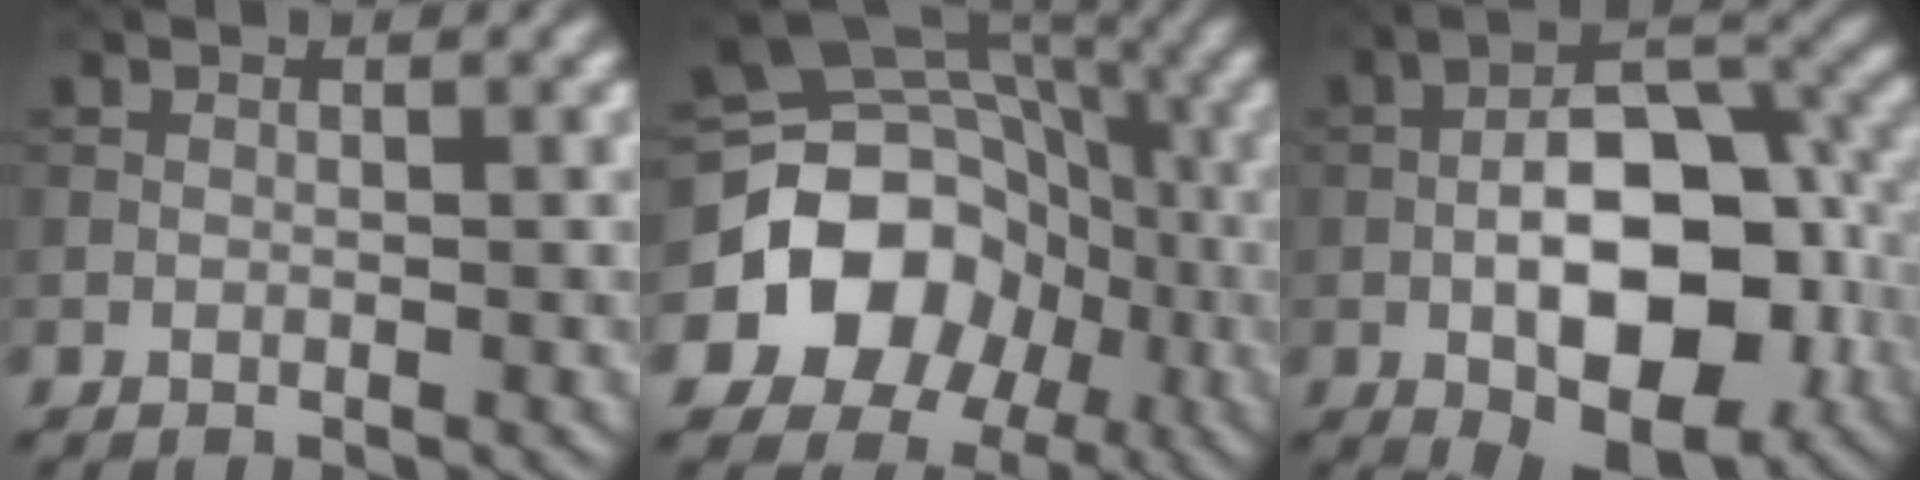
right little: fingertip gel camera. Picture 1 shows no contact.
{"total": 12.2, "force": [-3.7, 10.2, 5.6], "torque": [-0.109, -0.013, -0.081]}
{"total": 11.6, "force": [-3.2, 5.8, 9.5], "torque": [-0.147, 0.002, -0.055]}